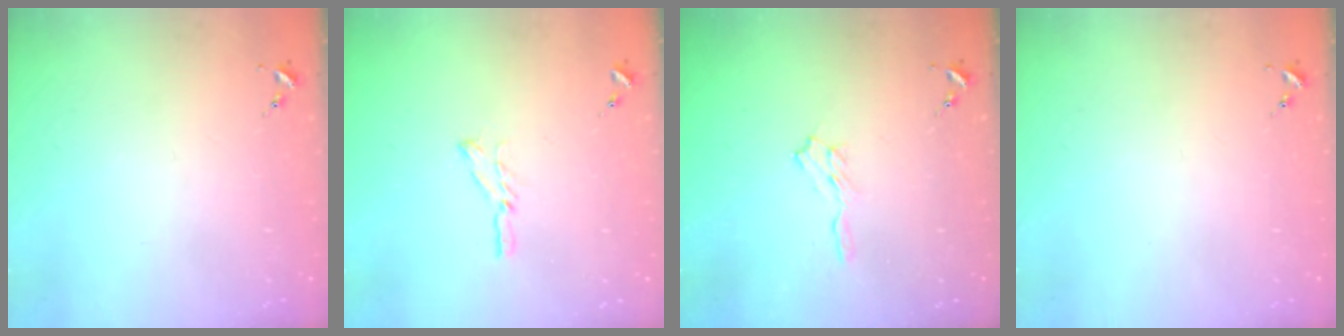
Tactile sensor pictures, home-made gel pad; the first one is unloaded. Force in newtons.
{"total": 6.4, "press": 6.3, "slide": 0.6}
{"total": 5.8, "press": 5.7, "slide": 0.6}
{"total": 0.0}